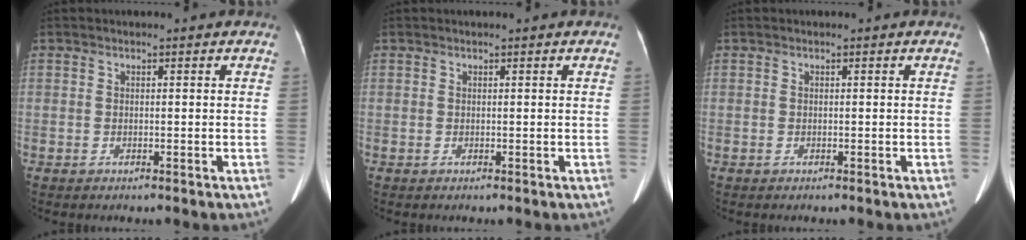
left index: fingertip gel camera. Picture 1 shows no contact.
{"total": 0.0}
{"total": 0.0}